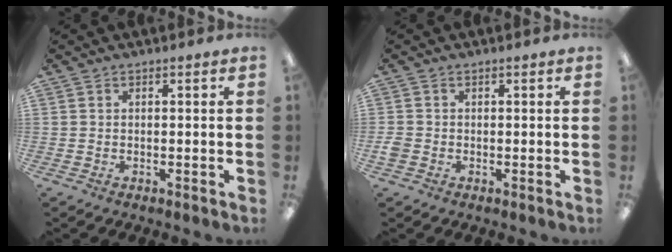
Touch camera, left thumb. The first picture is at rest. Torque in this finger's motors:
{"motor_torque": [-0.28, 0.23, 0.26, -0.12, -0.01]}